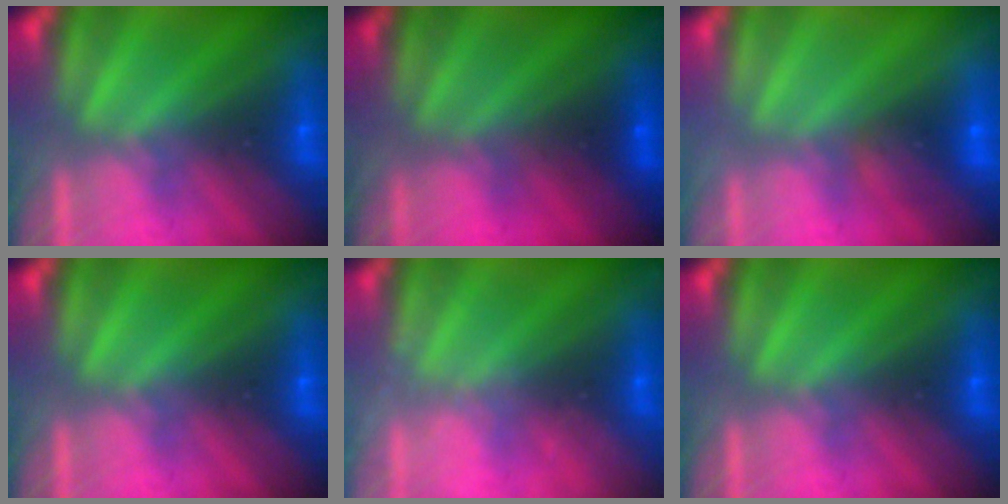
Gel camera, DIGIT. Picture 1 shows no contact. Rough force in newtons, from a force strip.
{"total": 1.5}
{"total": 1.2}
{"total": 0.0}
{"total": 2.4}
{"total": 0.0}